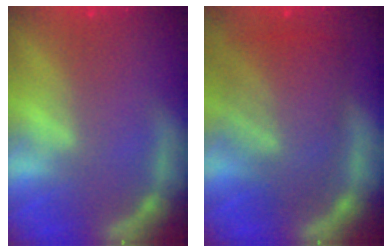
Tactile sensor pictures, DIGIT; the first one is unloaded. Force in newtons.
{"total": 8.7}